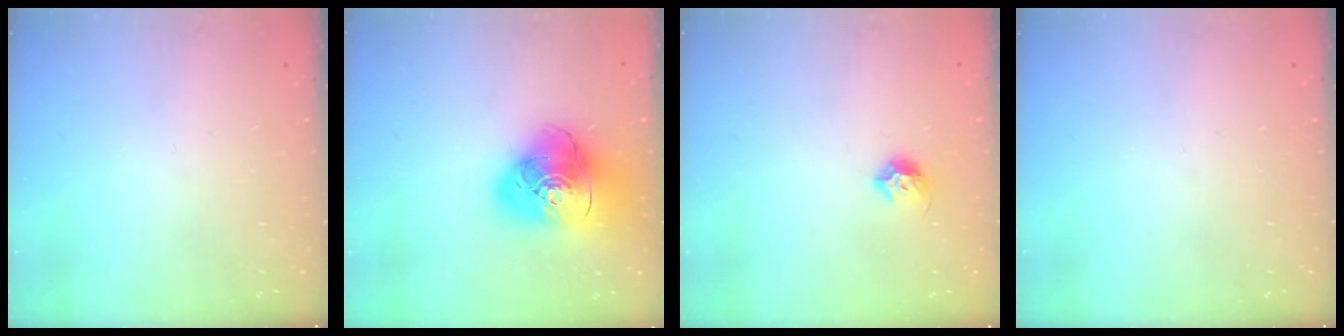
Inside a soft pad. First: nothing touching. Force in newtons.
{"total": 19.4, "press": 19.2, "slide": 2.5}
{"total": 7.4, "press": 7.3, "slide": 1.2}
{"total": 0.0}